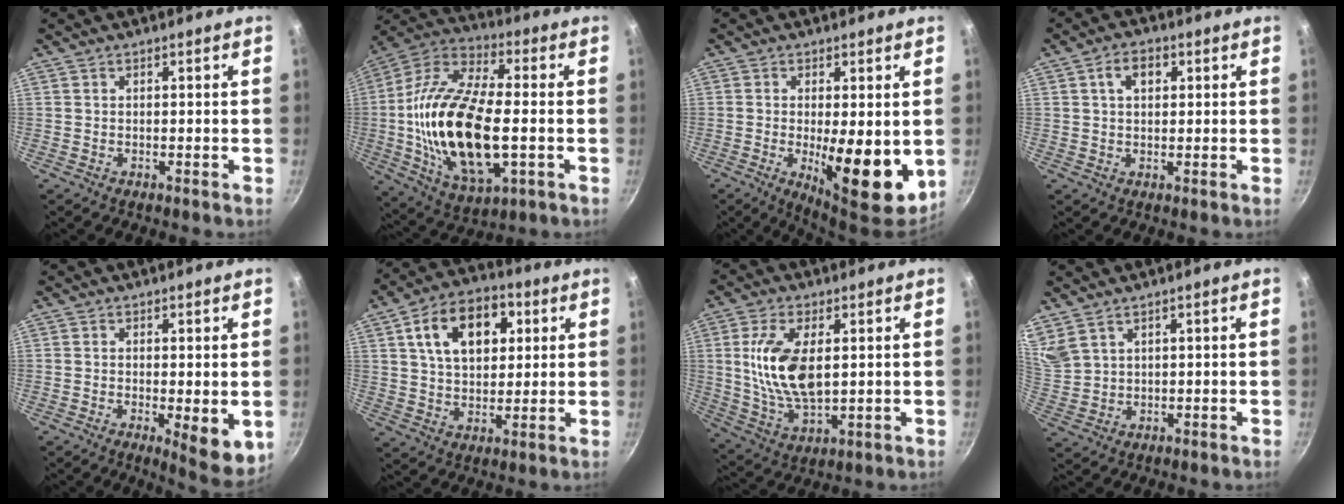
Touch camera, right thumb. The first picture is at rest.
{"total": 25.0, "force": [-2.2, 11.6, 22.1], "torque": [-0.430, 0.018, -0.047]}
{"total": 12.5, "force": [-1.7, 4.0, 11.7], "torque": [-0.152, -0.011, -0.011]}
{"total": 4.7, "force": [1.4, 3.1, 3.2], "torque": [-0.041, 0.005, 0.020]}
{"total": 7.6, "force": [-1.1, 2.4, 7.1], "torque": [-0.086, -0.013, -0.008]}
{"total": 15.3, "force": [4.8, 9.9, 10.6], "torque": [-0.138, 0.003, 0.072]}
{"total": 13.2, "force": [2.3, 6.6, 11.3], "torque": [-0.212, -0.011, 0.050]}
{"total": 6.0, "force": [4.6, 2.8, 2.7], "torque": [-0.048, -0.014, 0.103]}